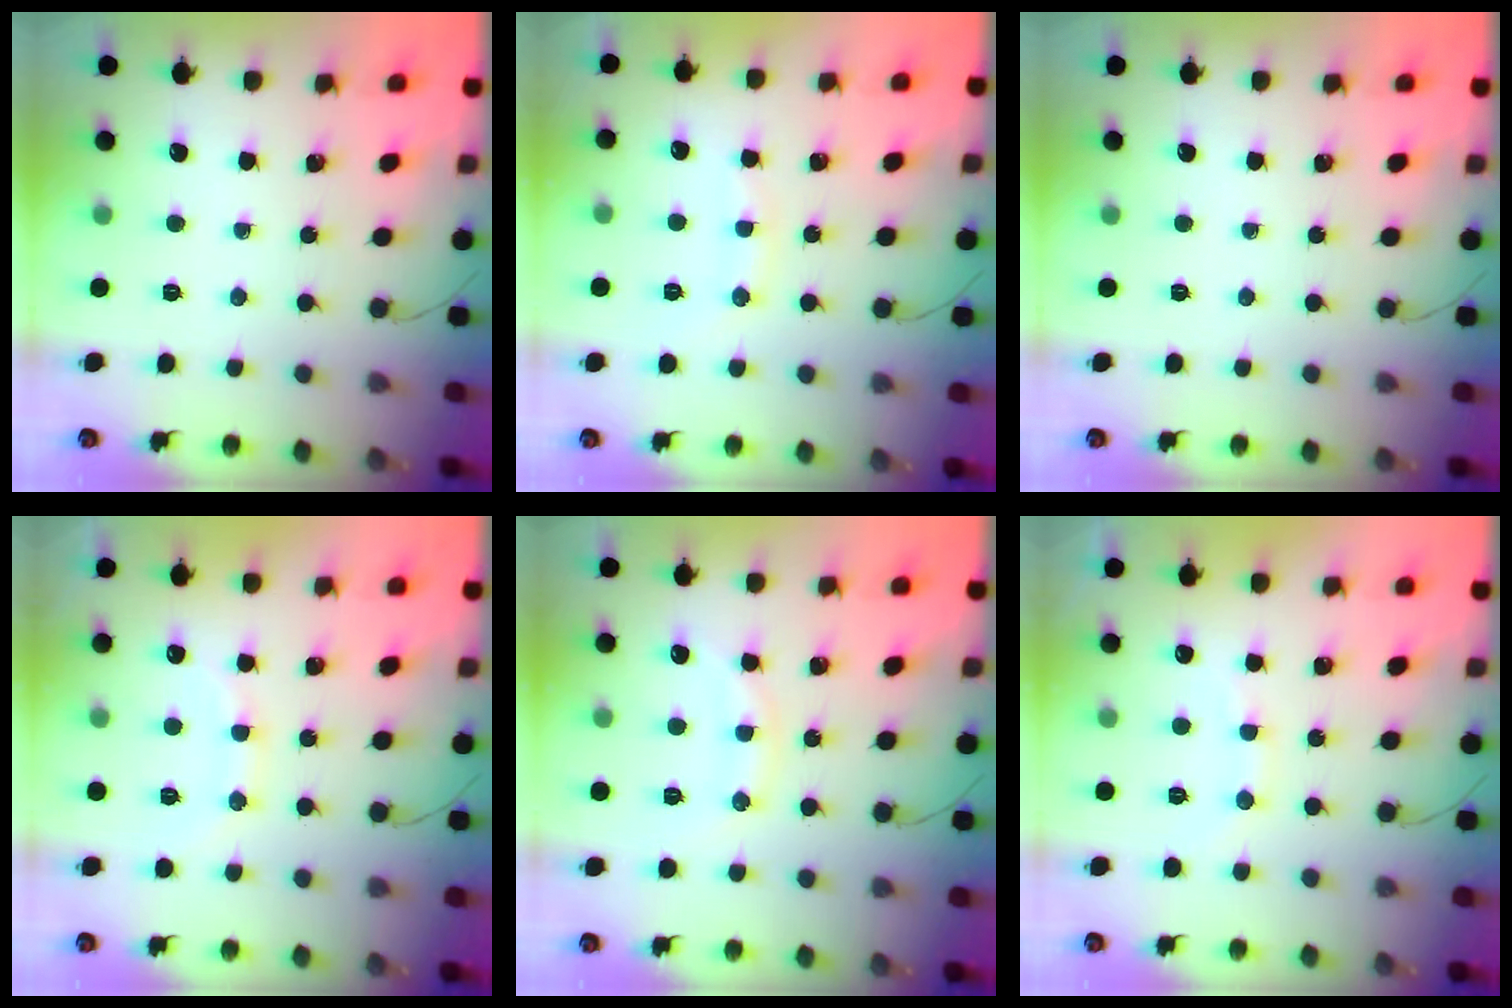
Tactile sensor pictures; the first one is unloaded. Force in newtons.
{"total": 8.1, "press": 8.0, "slide": 1.1}
{"total": 0.0}
{"total": 10.2, "press": 10.2, "slide": 0.9}
{"total": 9.7, "press": 9.6, "slide": 0.9}
{"total": 8.7, "press": 8.6, "slide": 1.2}